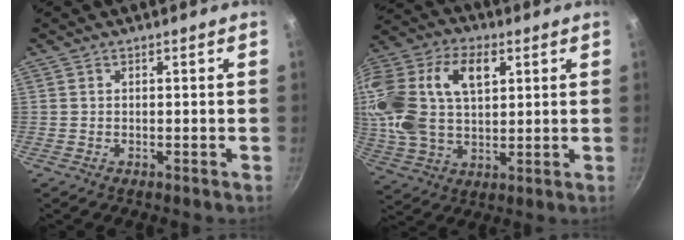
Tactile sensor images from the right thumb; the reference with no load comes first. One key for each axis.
{"total": 21.6, "fx": 5.9, "fy": 13.4, "fz": 15.8, "tx": -0.324, "ty": 0.010, "tz": 0.106}